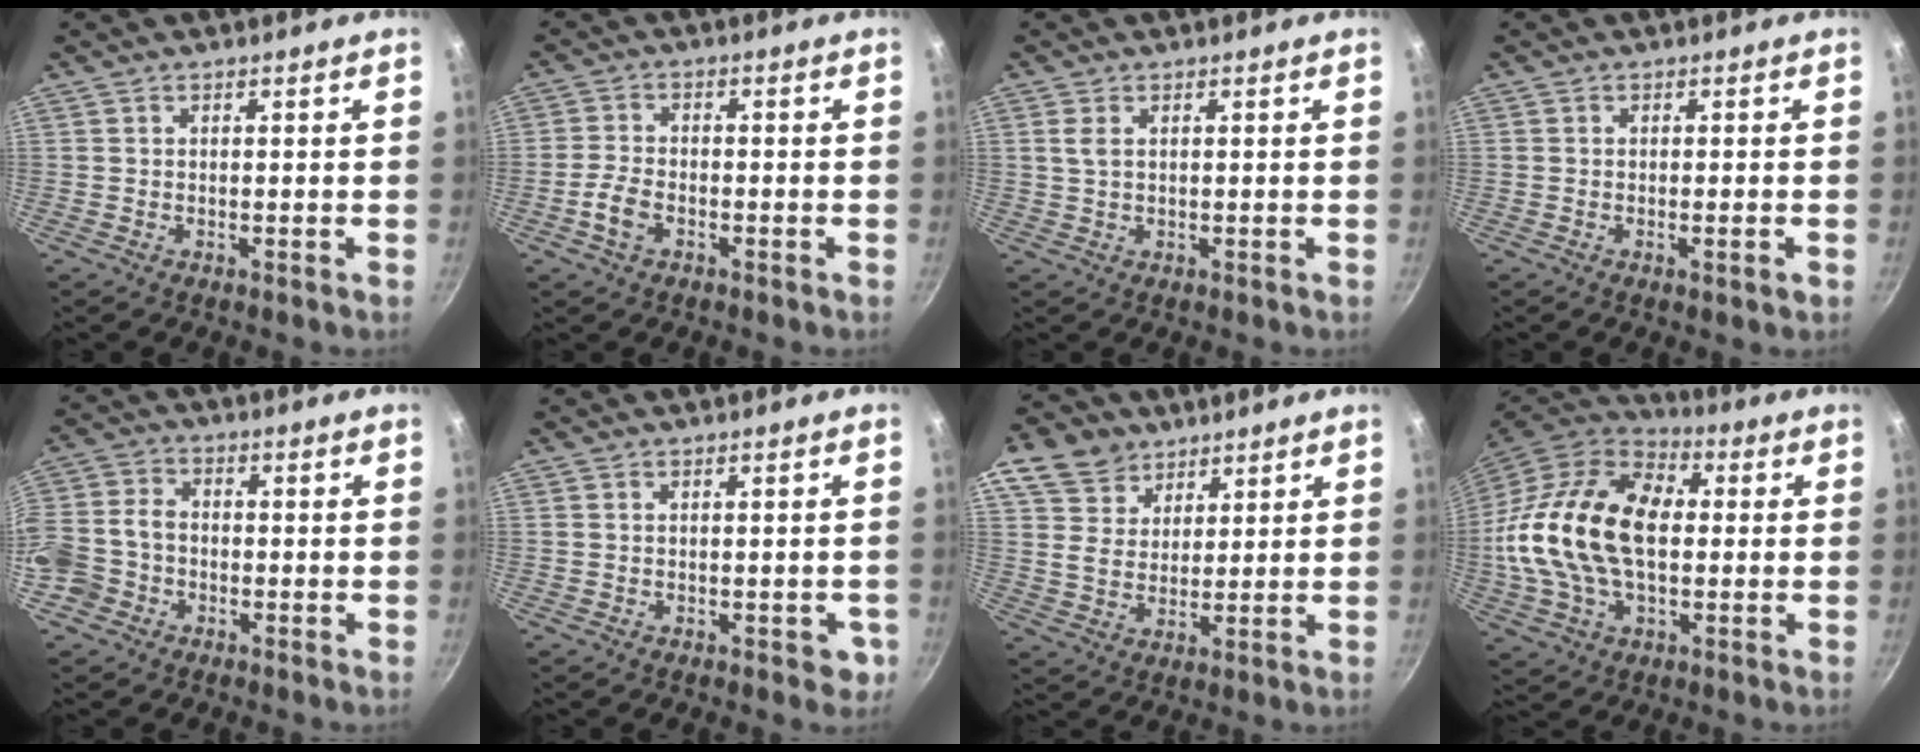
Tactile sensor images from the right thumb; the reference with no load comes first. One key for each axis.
{"total": 4.5, "fx": -1.9, "fy": 2.9, "fz": 2.9, "tx": -0.062, "ty": 0.017, "tz": -0.041}
{"total": 2.3, "fx": 0.6, "fy": 1.3, "fz": 1.8, "tx": -0.038, "ty": 0.001, "tz": 0.013}
{"total": 1.8, "fx": -0.6, "fy": 0.3, "fz": 1.6, "tx": -0.030, "ty": -0.001, "tz": -0.011}
{"total": 9.7, "fx": -3.7, "fy": 7.6, "fz": 4.7, "tx": -0.075, "ty": 0.038, "tz": -0.084}
{"total": 3.2, "fx": -0.6, "fy": 1.9, "fz": 2.5, "tx": -0.010, "ty": 0.008, "tz": -0.004}
{"total": 11.5, "fx": 6.9, "fy": 8.1, "fz": 4.3, "tx": -0.055, "ty": -0.021, "tz": 0.122}
{"total": 24.7, "fx": 0.9, "fy": 15.5, "fz": 19.2, "tx": -0.353, "ty": 0.028, "tz": 0.007}